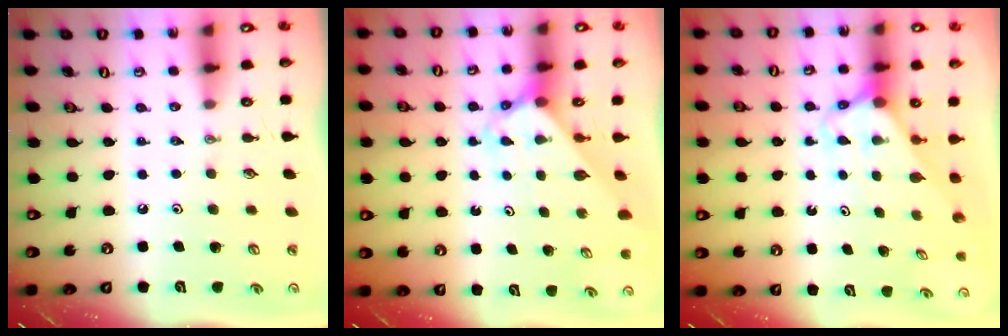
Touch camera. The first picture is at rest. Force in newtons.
{"total": 2.6, "press": 2.6, "slide": 0.2}
{"total": 2.5, "press": 2.5, "slide": 0.2}